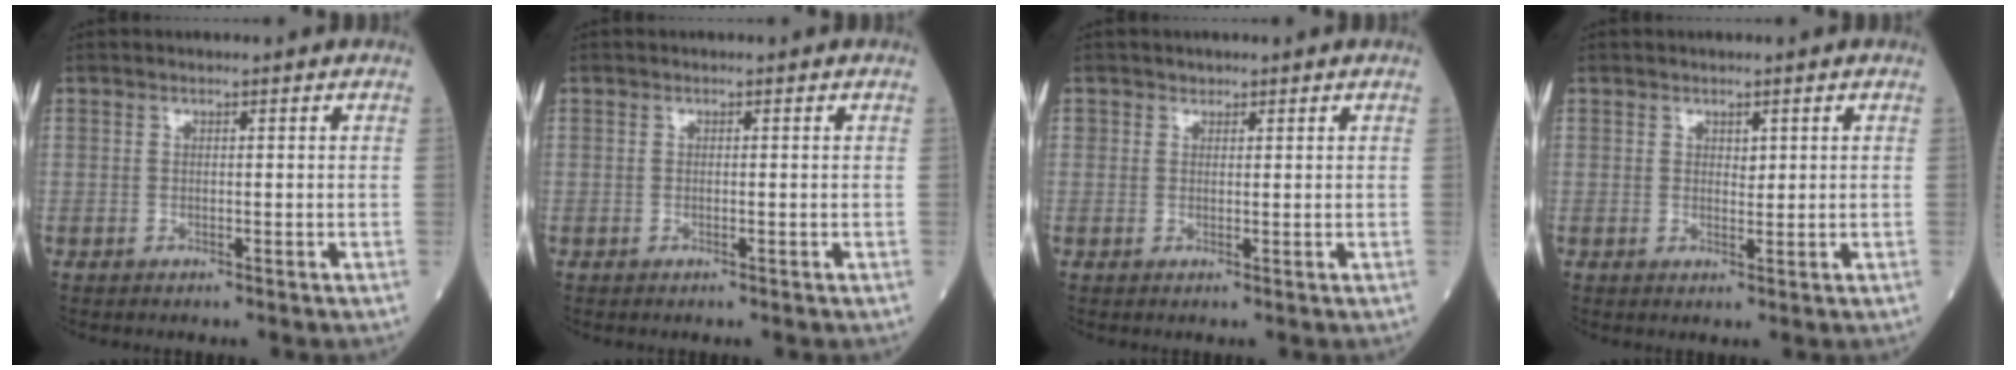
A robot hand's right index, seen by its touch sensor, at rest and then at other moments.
{"total": 0.0}
{"total": 2.3, "force": [1.0, 2.0, 0.5], "torque": [-0.023, 0.016, 0.020]}
{"total": 1.9, "force": [0.7, 1.2, 1.2], "torque": [-0.032, 0.005, 0.018]}